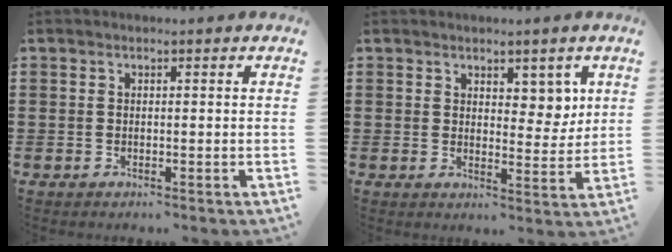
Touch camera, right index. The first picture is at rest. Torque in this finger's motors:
{"motor_torque": [-0.21, 0.34, 0.09, 0.01]}